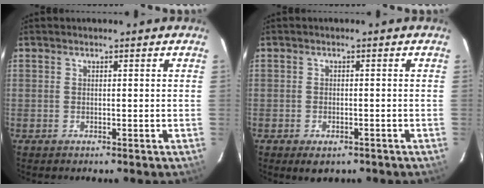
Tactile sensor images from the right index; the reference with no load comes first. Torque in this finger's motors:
{"motor_torque": [0.32, -0.23, 0.15, 0.01]}